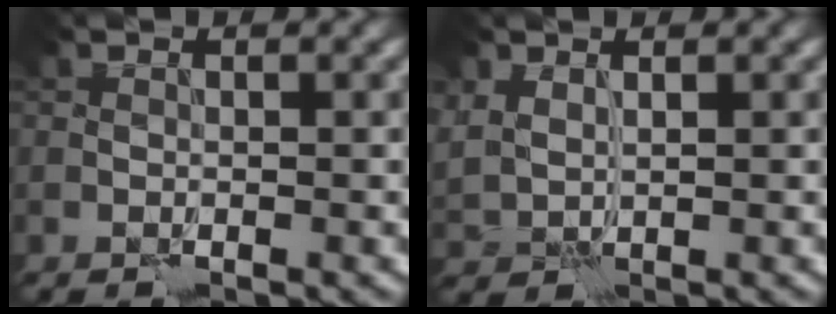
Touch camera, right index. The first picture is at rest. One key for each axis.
{"total": 2.3, "fx": 1.2, "fy": 1.6, "fz": 1.1, "tx": -0.037, "ty": -0.009, "tz": 0.031}